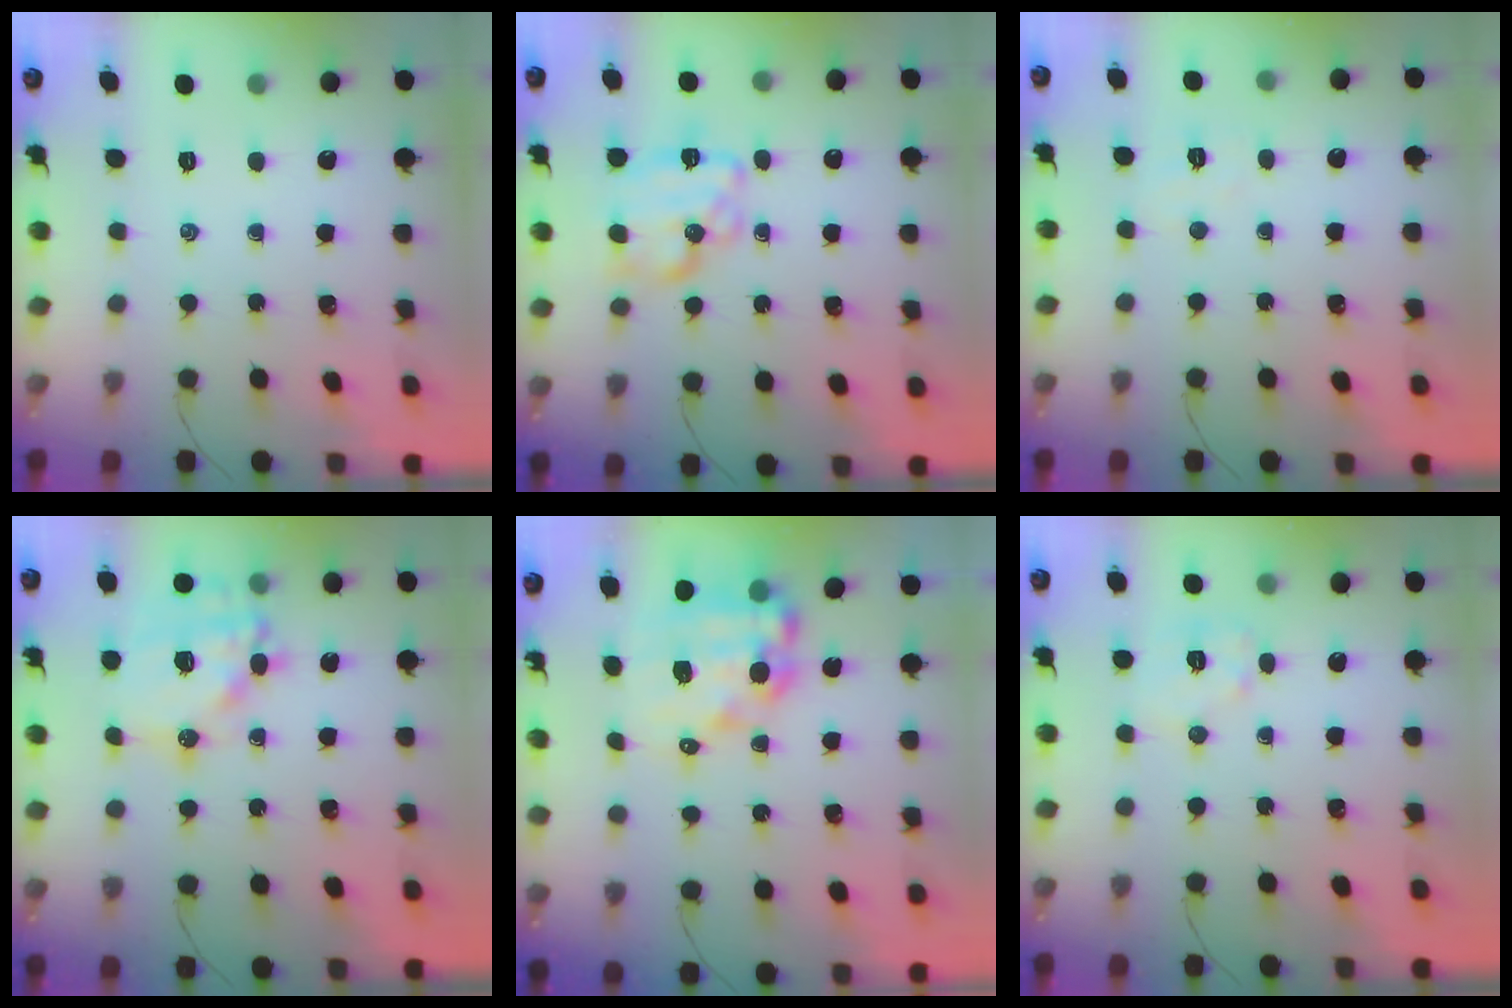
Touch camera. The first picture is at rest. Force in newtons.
{"total": 12.5, "press": 12.5, "slide": 0.4}
{"total": 3.2, "press": 3.1, "slide": 0.8}
{"total": 16.0, "press": 15.8, "slide": 2.9}
{"total": 11.8, "press": 11.4, "slide": 3.0}
{"total": 7.1, "press": 7.1, "slide": 0.5}